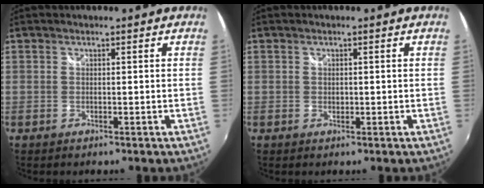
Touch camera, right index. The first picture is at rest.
{"total": 0.8, "force": [0.0, 0.6, 0.4], "torque": [-0.006, 0.000, -0.001]}